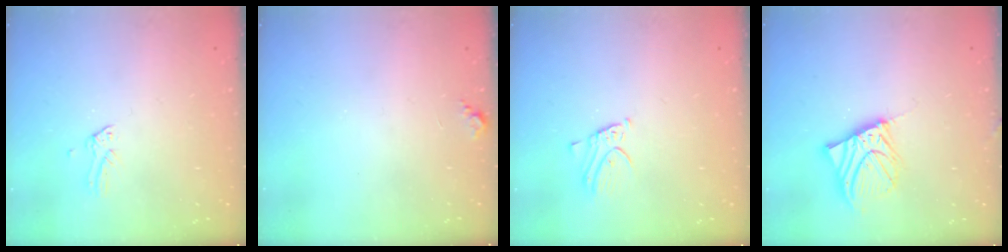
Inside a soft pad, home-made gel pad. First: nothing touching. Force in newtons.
{"total": 5.4, "press": 5.4, "slide": 0.6}
{"total": 2.8, "press": 2.8, "slide": 0.1}
{"total": 9.6, "press": 9.4, "slide": 1.6}